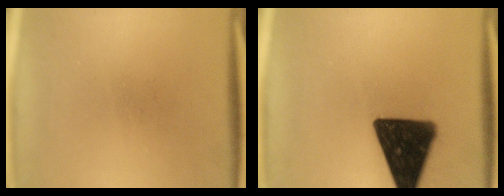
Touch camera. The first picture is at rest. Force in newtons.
{"total": 17.4}